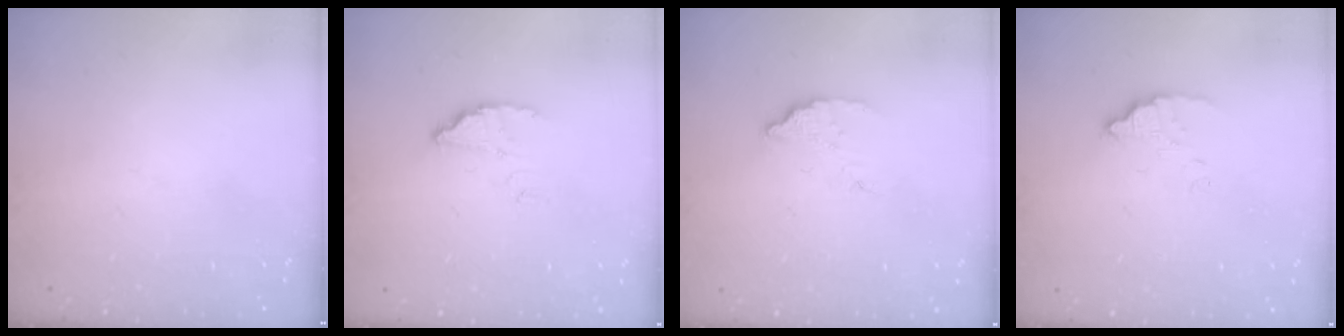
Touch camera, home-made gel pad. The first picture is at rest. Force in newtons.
{"total": 2.5, "press": 2.5, "slide": 0.0}
{"total": 2.9, "press": 2.9, "slide": 0.0}
{"total": 3.5, "press": 3.5, "slide": 0.1}